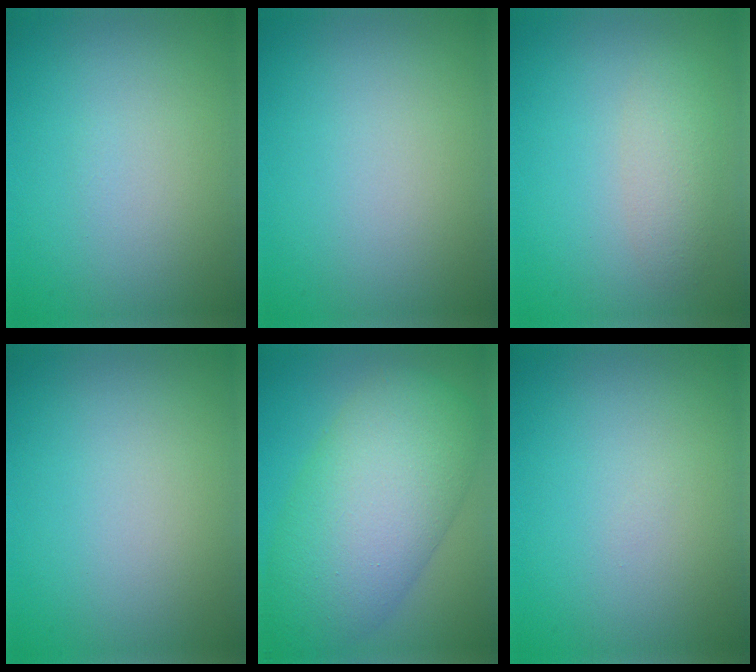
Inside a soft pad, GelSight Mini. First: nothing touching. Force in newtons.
{"total": 0.0}
{"total": 2.2, "press": 2.2, "slide": 0.1}
{"total": 0.0}
{"total": 11.3, "press": 11.3, "slide": 0.4}
{"total": 0.0}